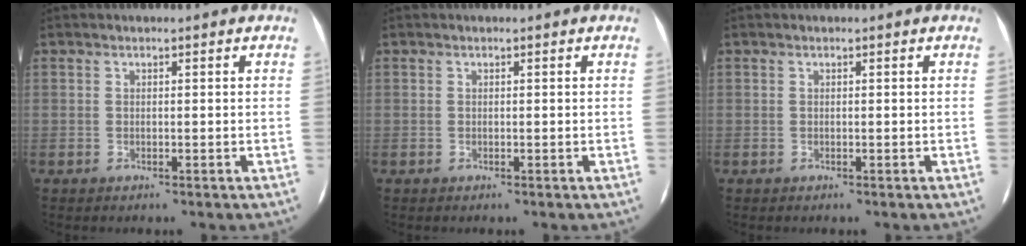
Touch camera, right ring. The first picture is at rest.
{"total": 0.0}
{"total": 0.0}